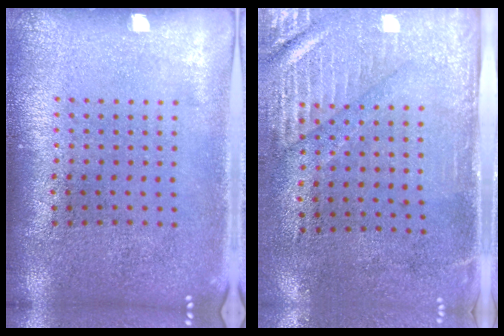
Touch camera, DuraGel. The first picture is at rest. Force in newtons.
{"total": 2.9, "press": 2.5, "slide": 1.5}